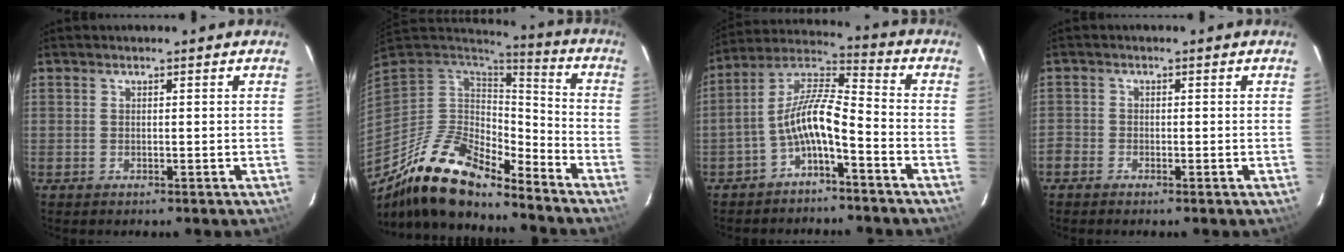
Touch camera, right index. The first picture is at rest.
{"total": 19.7, "force": [-15.1, 6.3, 10.9], "torque": [-0.209, -0.029, -0.277]}
{"total": 10.3, "force": [-4.7, 2.8, 8.7], "torque": [-0.188, 0.016, -0.087]}
{"total": 3.8, "force": [-2.5, 2.6, 1.2], "torque": [-0.032, -0.003, -0.048]}